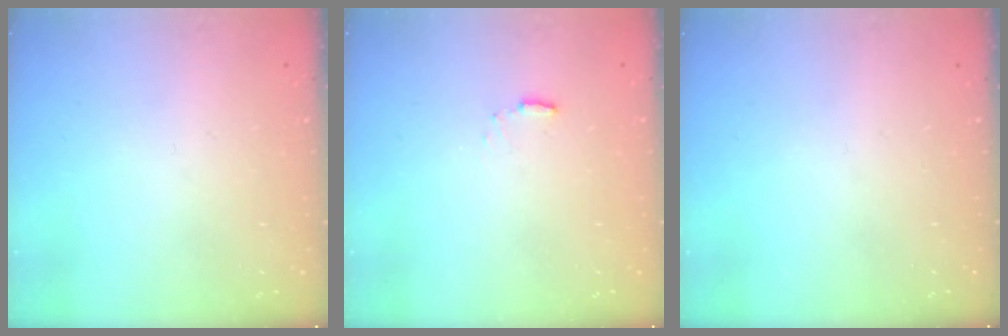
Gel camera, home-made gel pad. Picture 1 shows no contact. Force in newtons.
{"total": 2.9, "press": 2.9, "slide": 0.5}
{"total": 0.0}